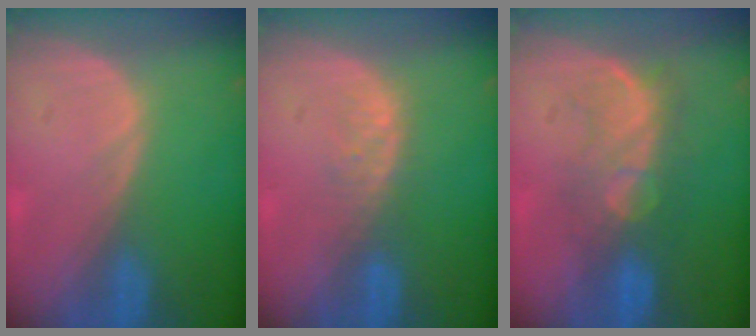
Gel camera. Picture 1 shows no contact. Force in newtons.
{"total": 2.8, "press": 2.8, "slide": 0.3}
{"total": 7.7, "press": 7.4, "slide": 2.0}